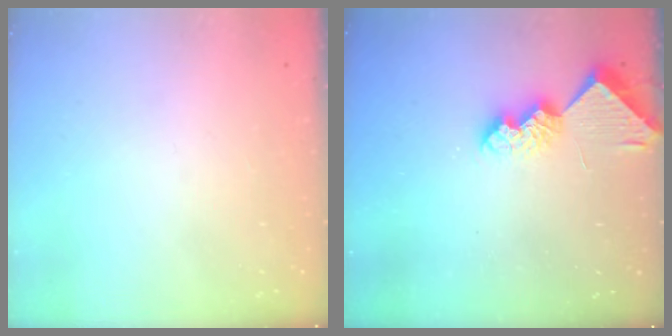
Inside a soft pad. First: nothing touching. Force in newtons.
{"total": 8.3, "press": 8.3, "slide": 0.6}